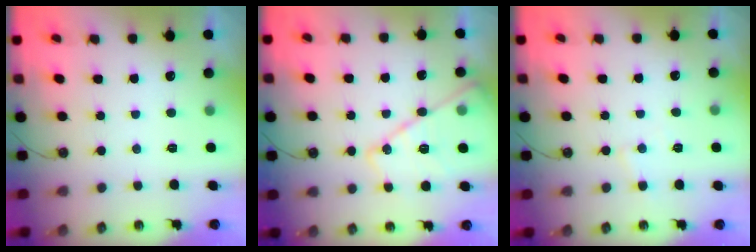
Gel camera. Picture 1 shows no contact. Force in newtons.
{"total": 15.7, "press": 15.7, "slide": 1.3}
{"total": 4.0, "press": 3.9, "slide": 0.6}